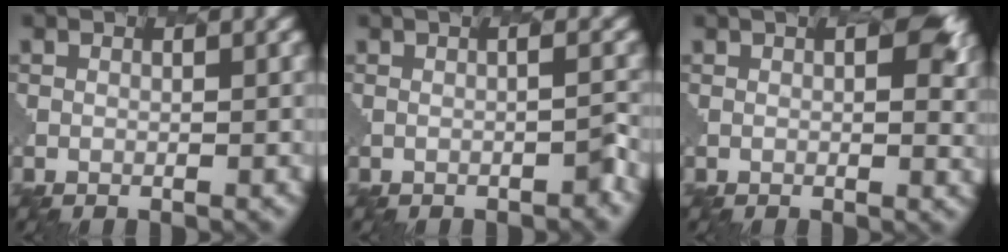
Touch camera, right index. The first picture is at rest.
{"total": 0.8, "force": [-0.3, -0.7, -0.2], "torque": [-0.022, 0.002, -0.021]}
{"total": 1.8, "force": [1.5, 0.6, 0.7], "torque": [-0.004, 0.023, -0.004]}